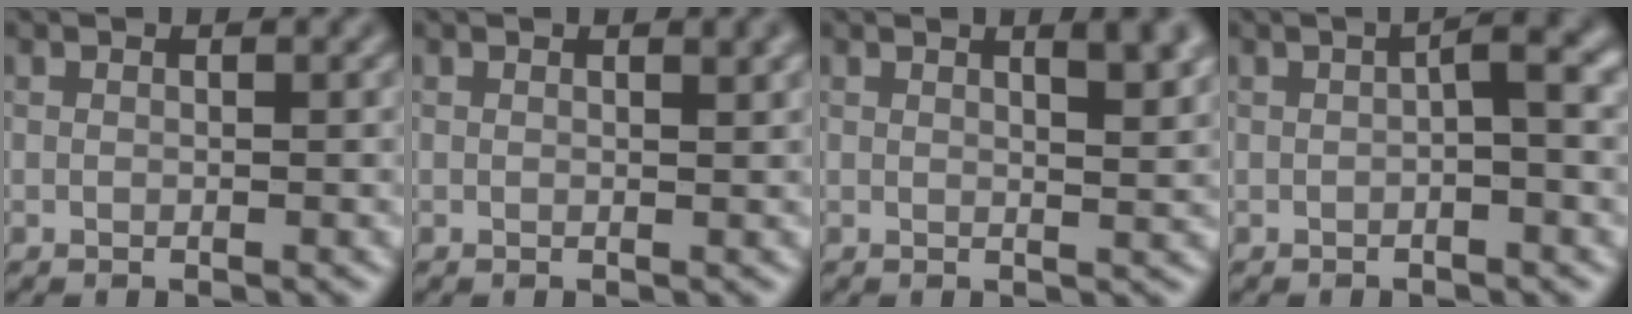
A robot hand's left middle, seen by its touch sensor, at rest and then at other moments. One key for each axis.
{"total": 1.5, "fx": 0.9, "fy": 0.4, "fz": 1.1, "tx": -0.009, "ty": 0.003, "tz": 0.012}
{"total": 4.4, "fx": 2.1, "fy": 1.6, "fz": 3.5, "tx": -0.021, "ty": 0.010, "tz": 0.017}
{"total": 2.4, "fx": -0.1, "fy": 0.4, "fz": 2.4, "tx": -0.039, "ty": 0.009, "tz": -0.004}